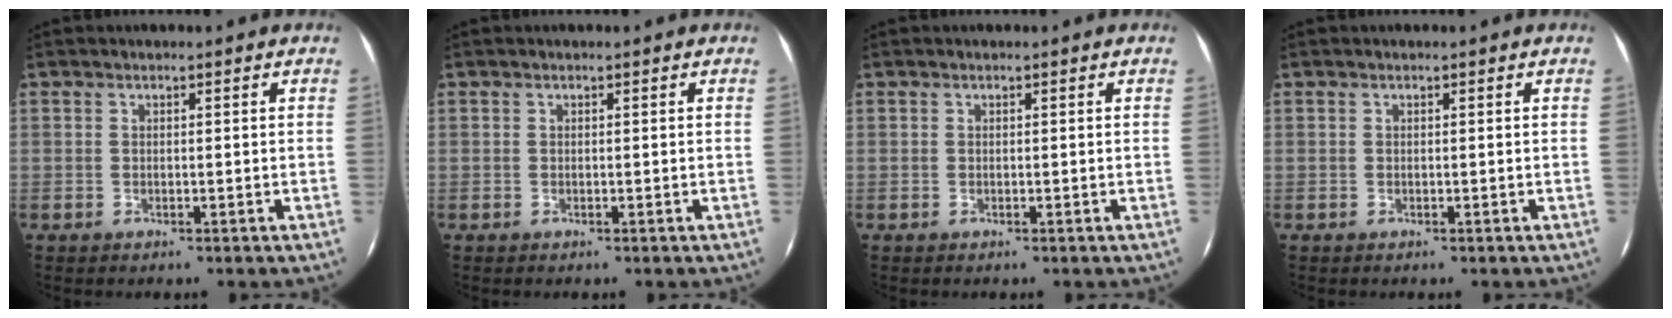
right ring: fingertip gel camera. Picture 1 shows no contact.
{"total": 0.0}
{"total": 0.0}
{"total": 0.0}